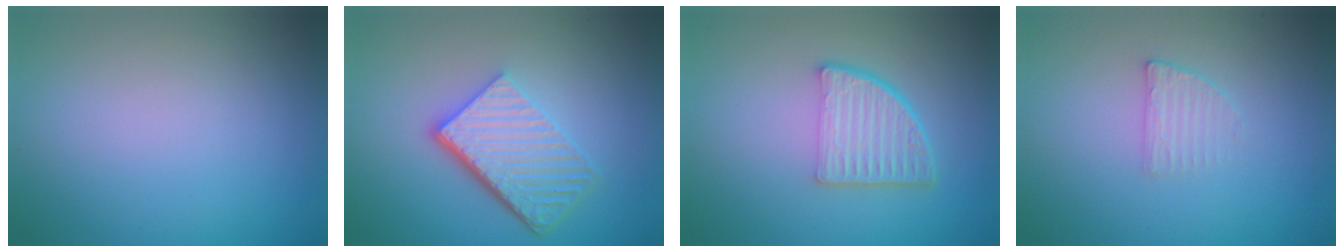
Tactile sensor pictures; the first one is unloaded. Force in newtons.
{"total": 6.0, "press": 4.1, "slide": 4.4}
{"total": 4.9, "press": 3.3, "slide": 3.6}
{"total": 1.6, "press": 1.5, "slide": 0.3}